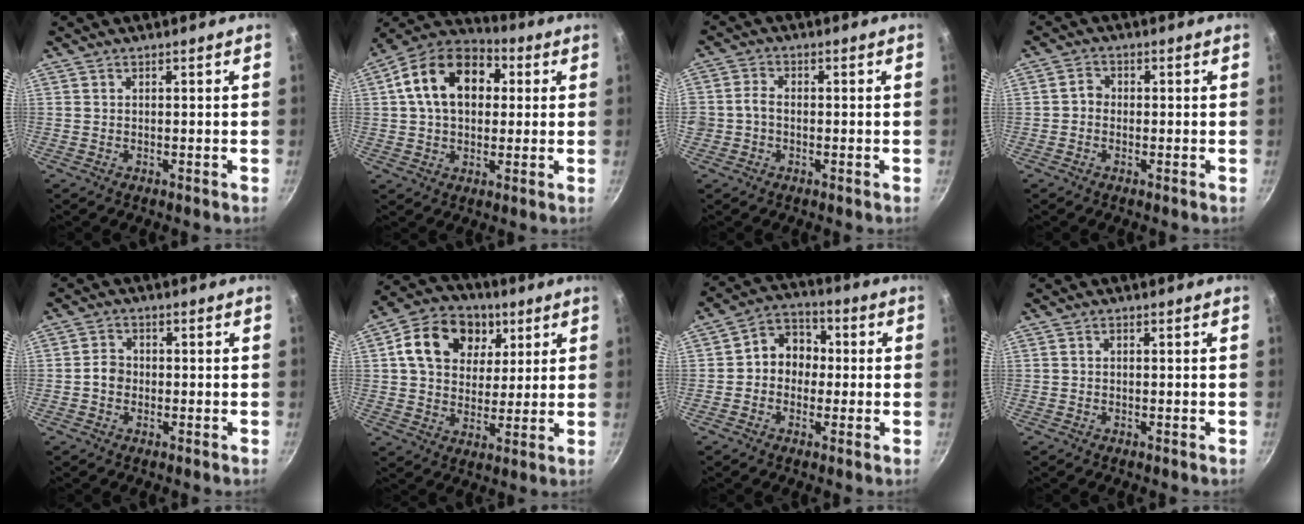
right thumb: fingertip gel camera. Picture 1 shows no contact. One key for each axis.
{"total": 17.1, "fx": 3.6, "fy": 11.9, "fz": 11.7, "tx": -0.170, "ty": 0.027, "tz": 0.042}
{"total": 3.2, "fx": -0.7, "fy": 2.5, "fz": 1.8, "tx": -0.025, "ty": 0.013, "tz": -0.018}
{"total": 2.4, "fx": -0.5, "fy": 2.0, "fz": 1.1, "tx": -0.010, "ty": 0.013, "tz": -0.015}
{"total": 3.2, "fx": -0.7, "fy": 2.7, "fz": 1.5, "tx": -0.012, "ty": 0.017, "tz": -0.016}
{"total": 15.7, "fx": 5.3, "fy": 12.0, "fz": 8.6, "tx": -0.127, "ty": 0.002, "tz": 0.078}
{"total": 8.6, "fx": -0.1, "fy": 7.2, "fz": 4.5, "tx": -0.025, "ty": 0.025, "tz": -0.021}
{"total": 0.5, "fx": -0.1, "fy": 0.4, "fz": 0.3, "tx": -0.007, "ty": 0.006, "tz": 0.000}